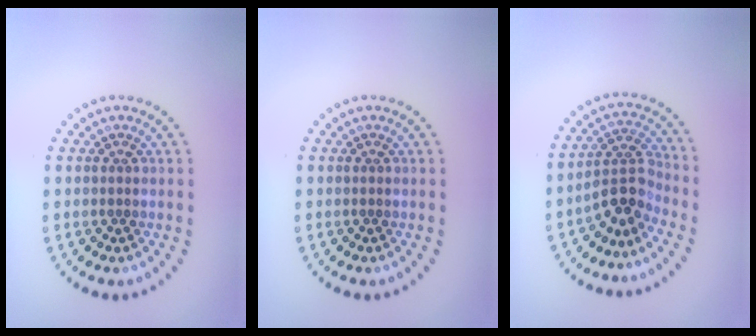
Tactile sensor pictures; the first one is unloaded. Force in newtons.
{"total": 0.0}
{"total": 3.5, "press": 2.9, "slide": 2.0}